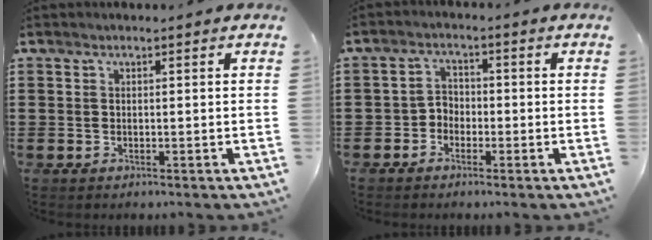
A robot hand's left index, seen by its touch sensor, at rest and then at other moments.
{"total": 2.5, "force": [-1.8, 1.7, 0.5], "torque": [-0.017, 0.006, -0.041]}